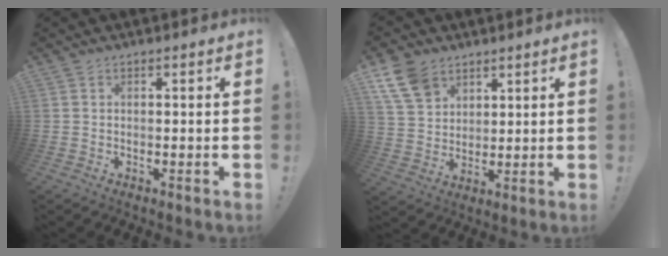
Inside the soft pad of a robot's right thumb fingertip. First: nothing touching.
{"total": 11.9, "force": [7.1, 8.2, 4.9], "torque": [-0.083, -0.031, 0.141]}